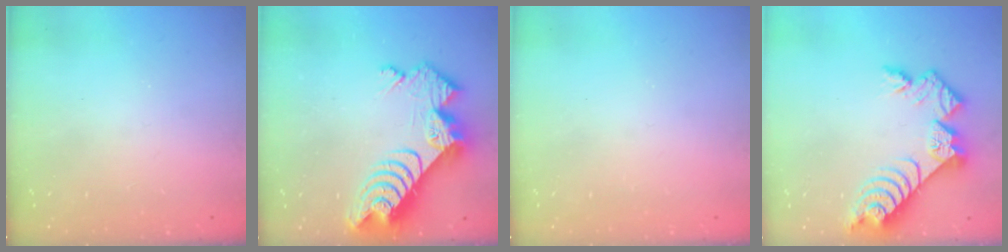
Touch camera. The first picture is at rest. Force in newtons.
{"total": 12.1, "press": 12.0, "slide": 0.9}
{"total": 0.0}
{"total": 12.0, "press": 11.9, "slide": 0.9}